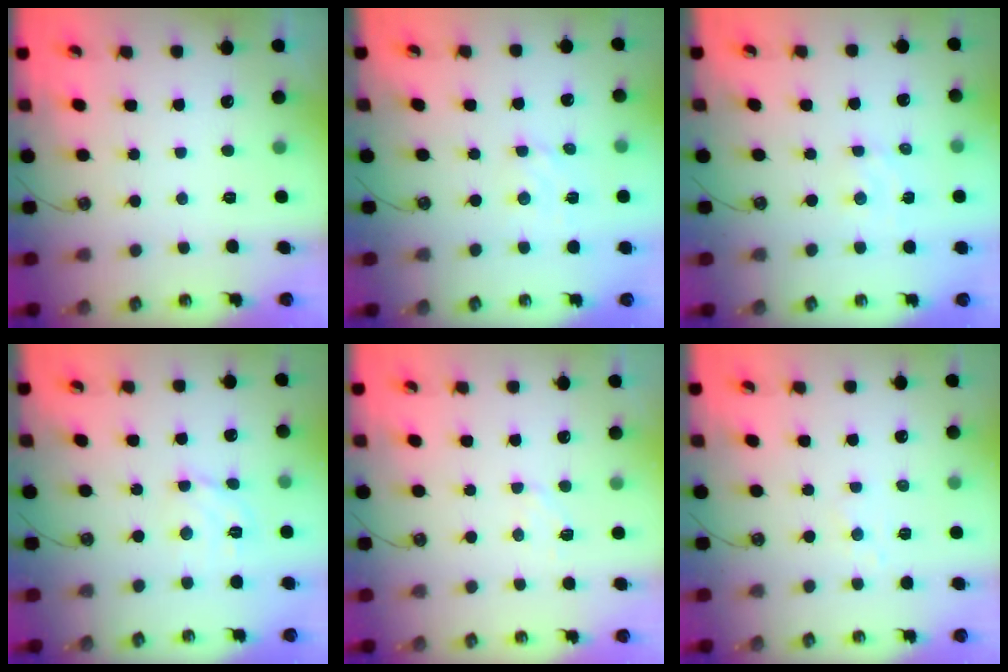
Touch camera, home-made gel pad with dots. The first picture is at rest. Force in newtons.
{"total": 2.6, "press": 2.6, "slide": 0.3}
{"total": 2.1, "press": 2.0, "slide": 0.5}
{"total": 6.3, "press": 6.3, "slide": 0.5}
{"total": 4.9, "press": 4.8, "slide": 0.8}
{"total": 5.0, "press": 4.9, "slide": 0.6}